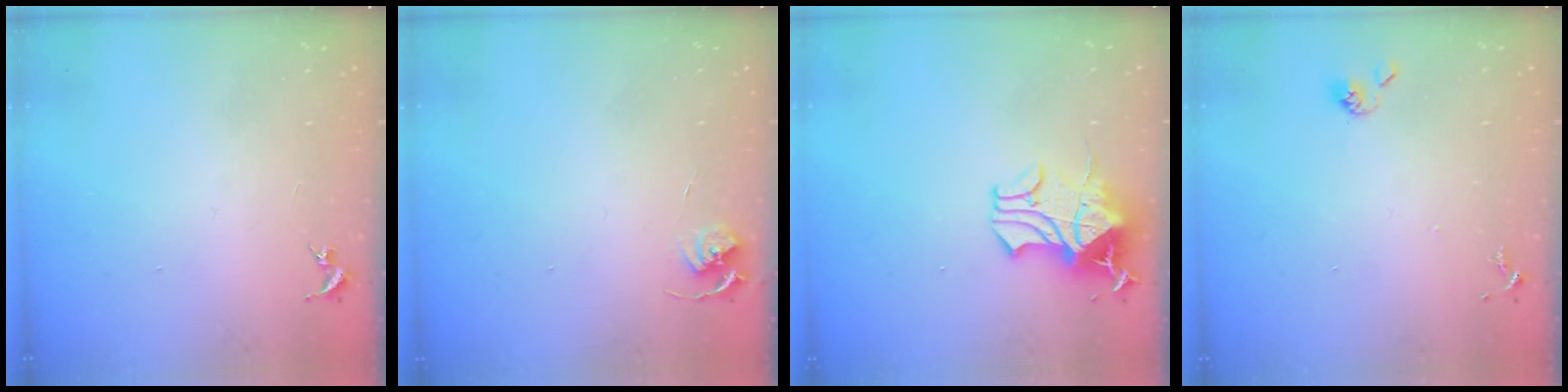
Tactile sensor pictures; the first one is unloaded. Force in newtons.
{"total": 5.3, "press": 5.2, "slide": 0.6}
{"total": 18.0, "press": 18.0, "slide": 0.2}
{"total": 5.5, "press": 5.4, "slide": 0.9}